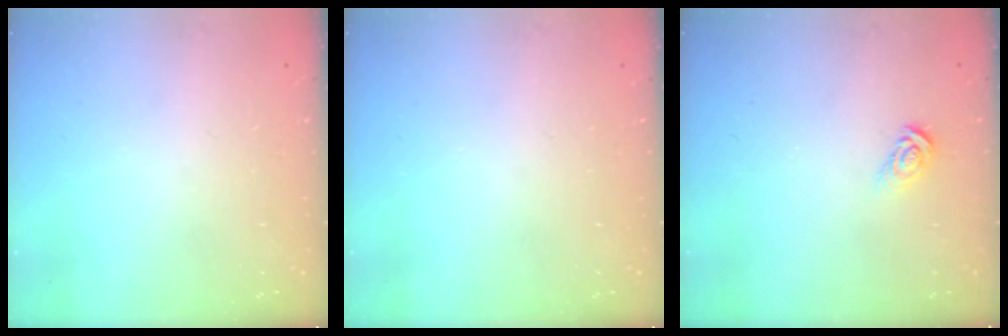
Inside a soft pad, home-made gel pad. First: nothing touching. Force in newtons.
{"total": 0.0}
{"total": 5.6, "press": 5.6, "slide": 0.5}